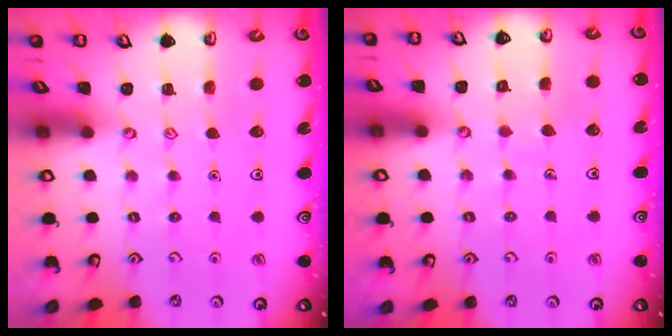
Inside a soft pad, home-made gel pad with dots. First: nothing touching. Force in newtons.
{"total": 3.6, "press": 3.5, "slide": 0.3}